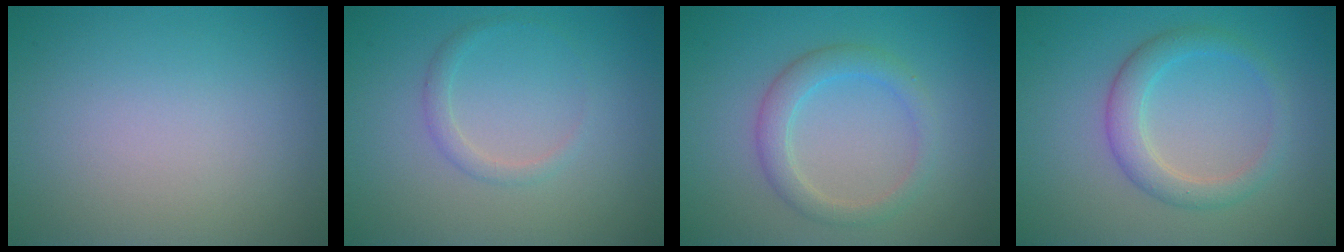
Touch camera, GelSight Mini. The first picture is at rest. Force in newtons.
{"total": 1.2, "press": 1.2, "slide": 0.1}
{"total": 2.8, "press": 2.8, "slide": 0.2}
{"total": 2.2, "press": 2.2, "slide": 0.2}